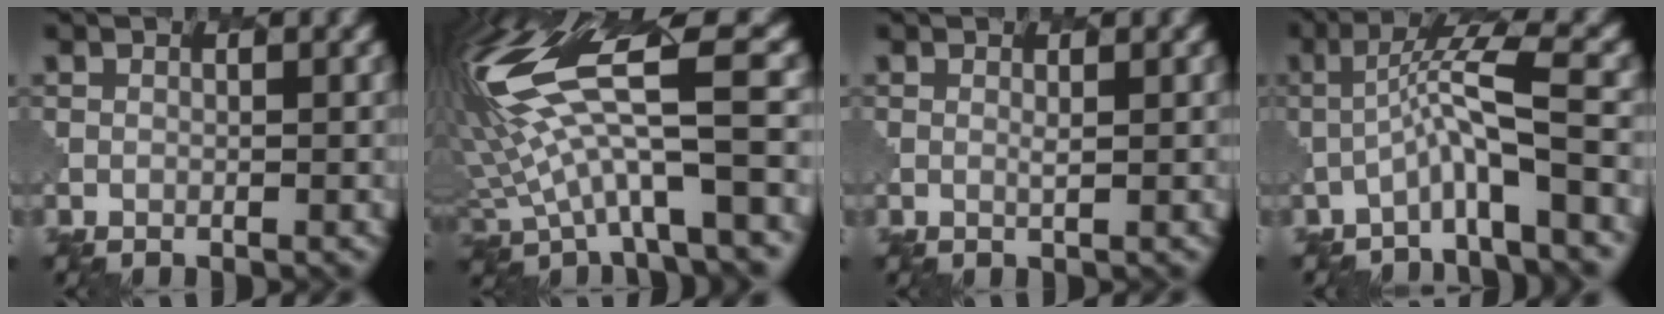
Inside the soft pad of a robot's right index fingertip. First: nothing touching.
{"total": 11.7, "force": [2.3, 3.0, 11.1], "torque": [-0.224, 0.010, 0.054]}
{"total": 0.7, "force": [0.5, 0.1, 0.4], "torque": [-0.007, -0.003, 0.010]}
{"total": 4.7, "force": [-1.7, 0.4, 4.4], "torque": [-0.073, 0.019, -0.038]}